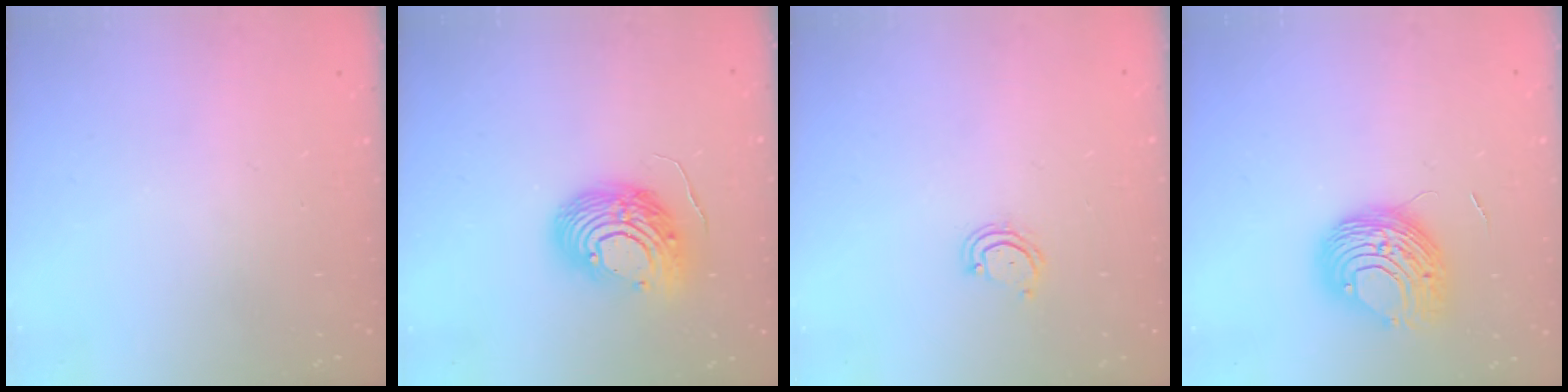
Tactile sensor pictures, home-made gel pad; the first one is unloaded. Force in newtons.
{"total": 13.3, "press": 13.1, "slide": 2.3}
{"total": 3.9, "press": 3.9, "slide": 0.4}
{"total": 9.5, "press": 9.5, "slide": 0.7}